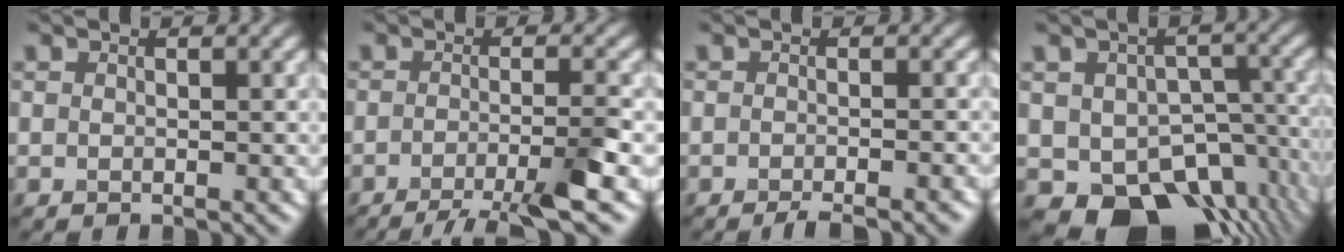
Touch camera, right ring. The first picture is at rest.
{"total": 5.2, "force": [-2.9, 0.9, 4.3], "torque": [-0.056, -0.003, -0.059]}
{"total": 3.4, "force": [-2.4, 0.6, 2.4], "torque": [-0.029, 0.000, -0.040]}
{"total": 12.8, "force": [-5.5, 8.7, 7.7], "torque": [-0.088, -0.027, -0.069]}